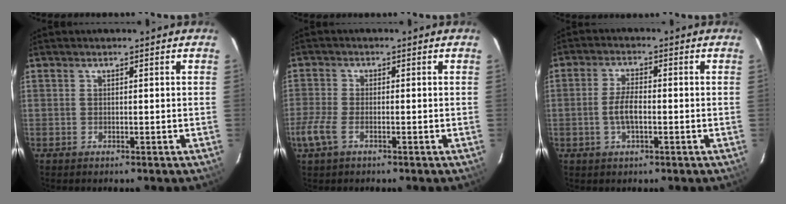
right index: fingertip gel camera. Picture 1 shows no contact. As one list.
[{"total": 4.9, "force": [-2.6, 2.1, 3.6], "torque": [-0.093, -0.007, -0.053]}, {"total": 4.5, "force": [-1.1, 1.6, 4.0], "torque": [-0.084, 0.001, -0.021]}]